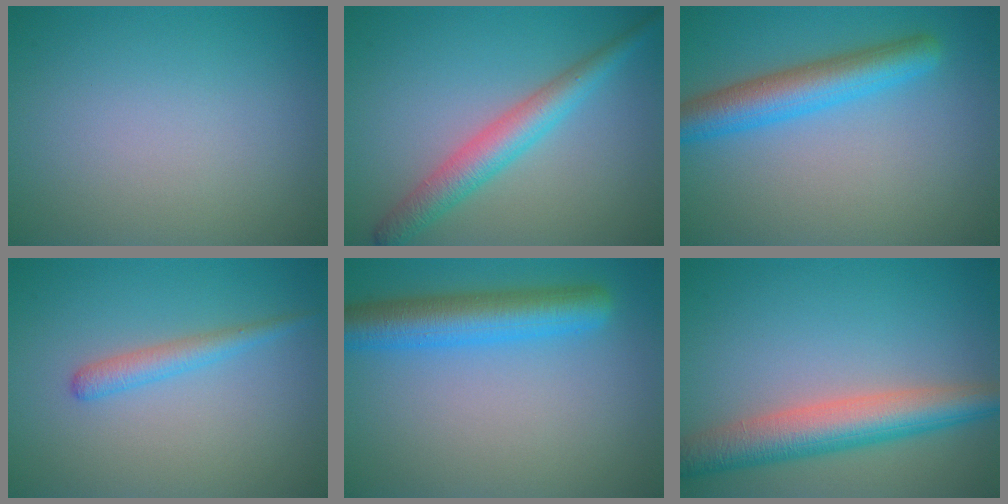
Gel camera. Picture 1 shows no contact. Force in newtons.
{"total": 4.0, "press": 4.0, "slide": 0.1}
{"total": 5.1, "press": 5.1, "slide": 0.2}
{"total": 1.9, "press": 1.9, "slide": 0.1}
{"total": 5.7, "press": 5.7, "slide": 0.3}
{"total": 6.2, "press": 6.2, "slide": 0.3}